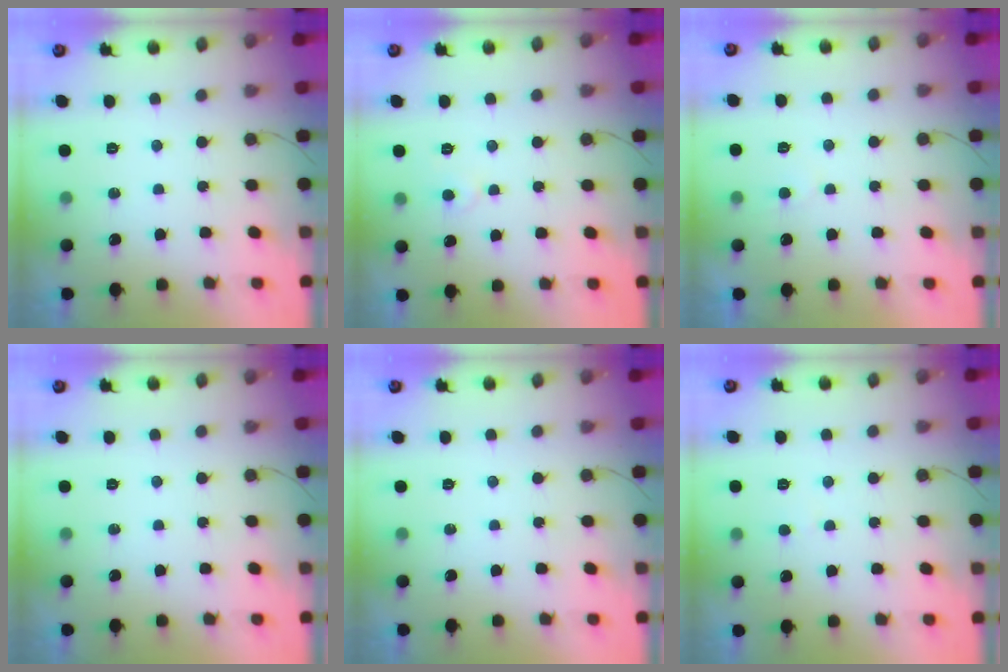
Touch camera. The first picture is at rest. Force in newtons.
{"total": 3.1, "press": 3.1, "slide": 0.5}
{"total": 2.8, "press": 2.8, "slide": 0.3}
{"total": 0.0}
{"total": 0.0}
{"total": 2.0, "press": 2.0, "slide": 0.1}